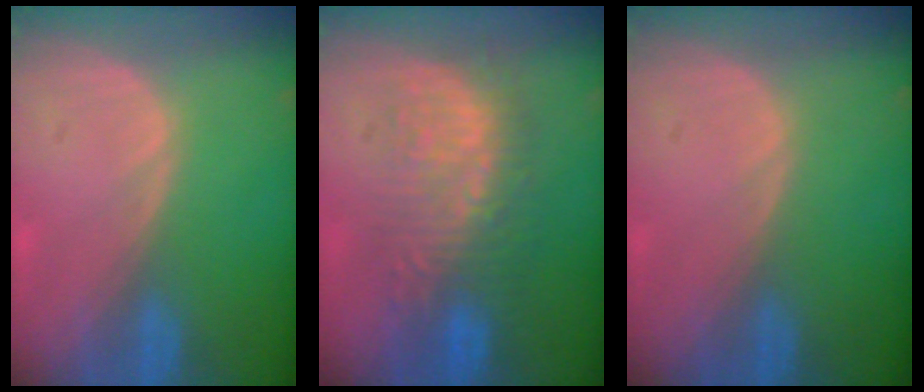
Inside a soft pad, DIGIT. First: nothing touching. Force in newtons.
{"total": 8.7, "press": 8.6, "slide": 1.3}
{"total": 0.0}